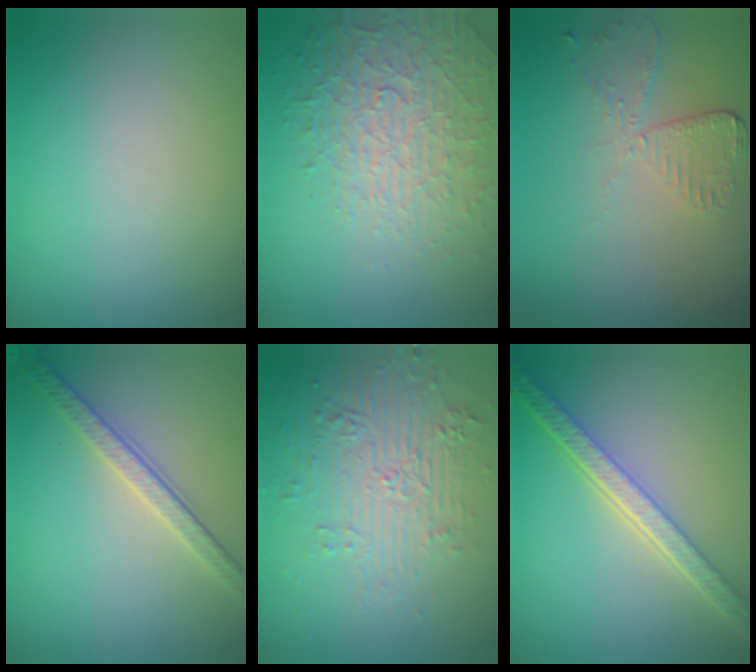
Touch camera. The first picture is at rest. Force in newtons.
{"total": 4.5, "press": 4.2, "slide": 1.7}
{"total": 2.6, "press": 2.3, "slide": 1.2}
{"total": 3.5, "press": 2.8, "slide": 2.0}
{"total": 4.4, "press": 3.7, "slide": 2.4}
{"total": 5.7, "press": 4.3, "slide": 3.7}